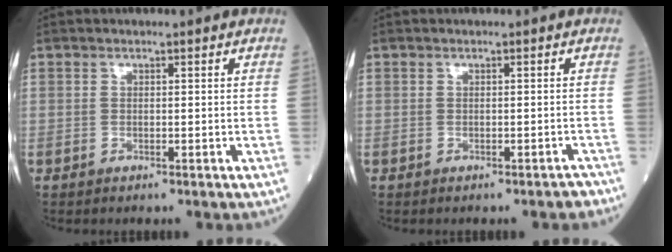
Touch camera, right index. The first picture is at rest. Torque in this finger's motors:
{"motor_torque": [0.00, 0.00, 0.00, 0.00]}